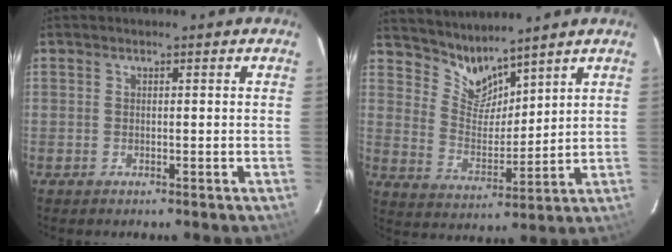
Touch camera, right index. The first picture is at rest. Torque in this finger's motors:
{"motor_torque": [-0.17, 0.04, -0.04, 0.00]}